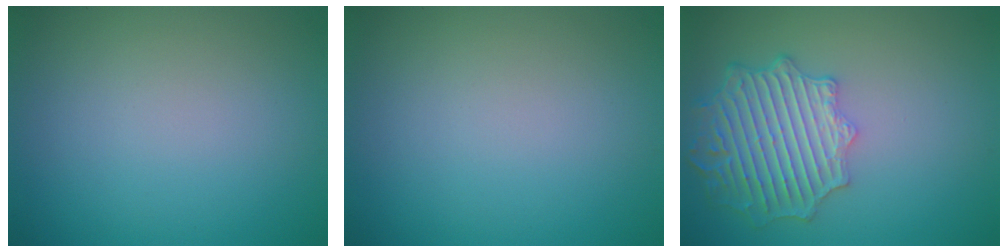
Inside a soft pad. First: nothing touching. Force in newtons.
{"total": 0.0}
{"total": 6.4, "press": 5.6, "slide": 3.1}